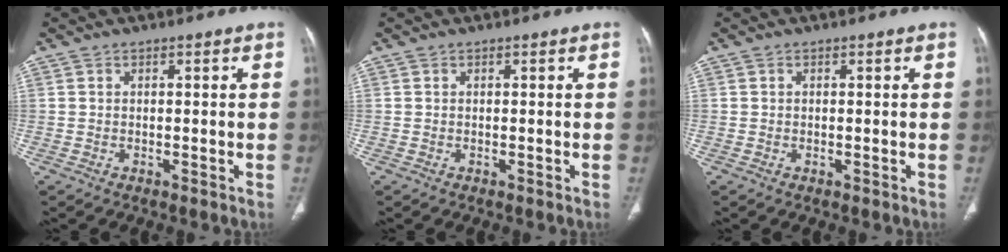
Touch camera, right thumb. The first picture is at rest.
{"total": 0.0}
{"total": 0.0}